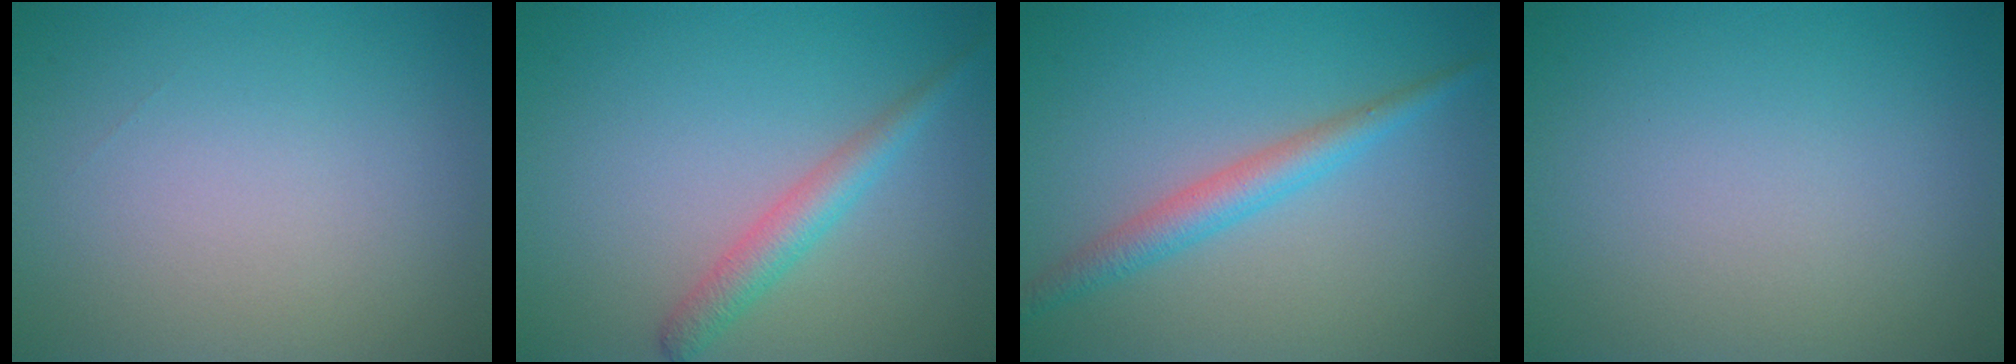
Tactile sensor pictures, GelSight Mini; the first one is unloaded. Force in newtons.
{"total": 2.5, "press": 2.5, "slide": 0.1}
{"total": 2.9, "press": 2.9, "slide": 0.1}
{"total": 0.0}